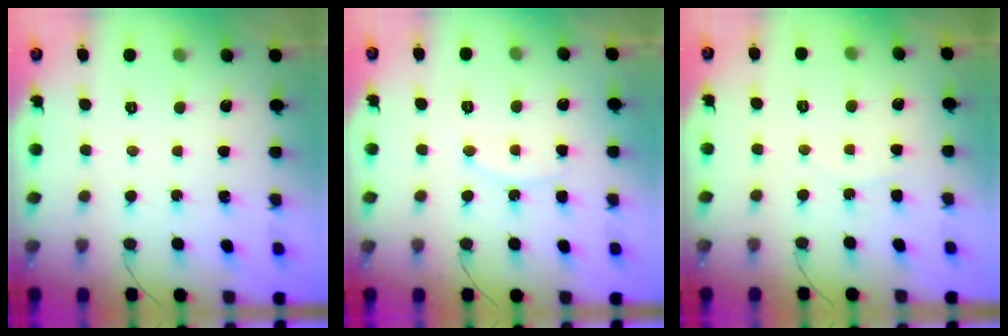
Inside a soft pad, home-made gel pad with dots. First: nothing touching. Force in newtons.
{"total": 6.4, "press": 6.4, "slide": 0.3}
{"total": 3.3, "press": 3.3, "slide": 0.3}